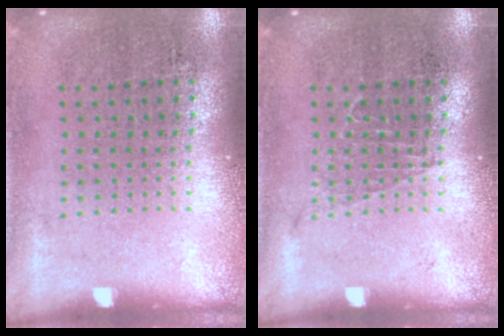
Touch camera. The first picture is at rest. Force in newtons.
{"total": 0.5, "press": 0.5, "slide": 0.1}